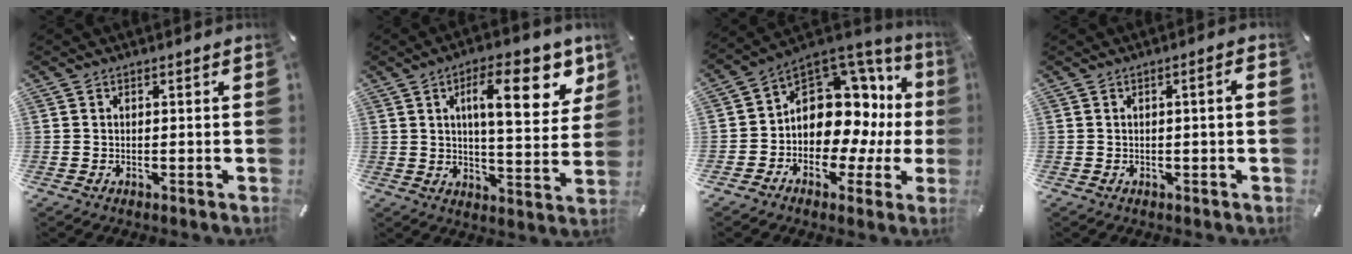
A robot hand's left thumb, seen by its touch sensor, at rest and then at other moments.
{"total": 16.8, "force": [7.0, 6.0, 14.1], "torque": [-0.204, -0.017, 0.104]}
{"total": 13.1, "force": [2.3, 10.2, 7.9], "torque": [-0.121, -0.041, 0.039]}
{"total": 2.5, "force": [-0.2, 0.0, 2.5], "torque": [-0.039, -0.002, -0.005]}